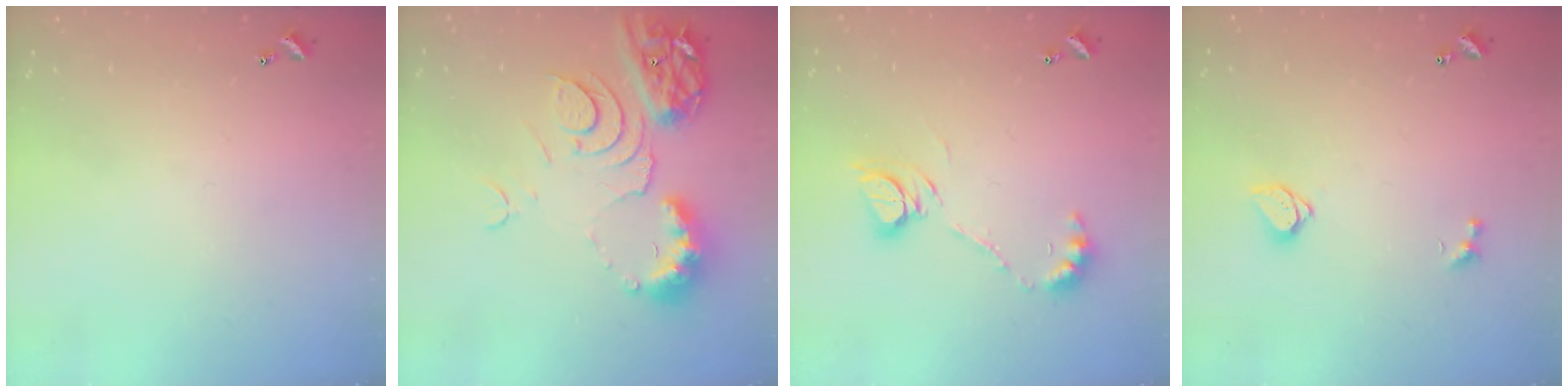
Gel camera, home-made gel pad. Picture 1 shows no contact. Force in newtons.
{"total": 11.1, "press": 11.0, "slide": 1.3}
{"total": 9.7, "press": 9.6, "slide": 0.9}
{"total": 1.6, "press": 1.5, "slide": 0.3}